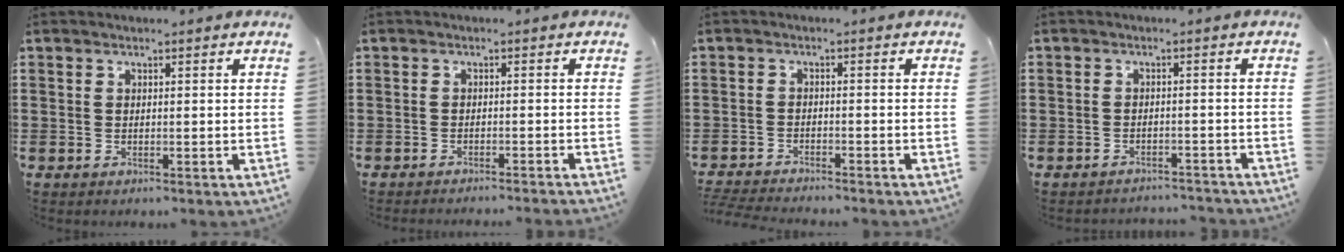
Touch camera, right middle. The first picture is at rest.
{"total": 1.3, "force": [-1.2, -0.3, 0.2], "torque": [-0.004, 0.002, -0.025]}
{"total": 2.7, "force": [-2.7, -0.1, 0.2], "torque": [-0.012, -0.004, -0.059]}
{"total": 2.4, "force": [-2.4, 0.5, -0.4], "torque": [0.000, 0.004, -0.055]}